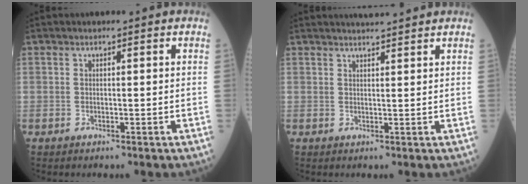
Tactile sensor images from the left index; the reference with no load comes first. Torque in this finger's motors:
{"motor_torque": [-0.08, -0.34, 0.03, 0.03]}